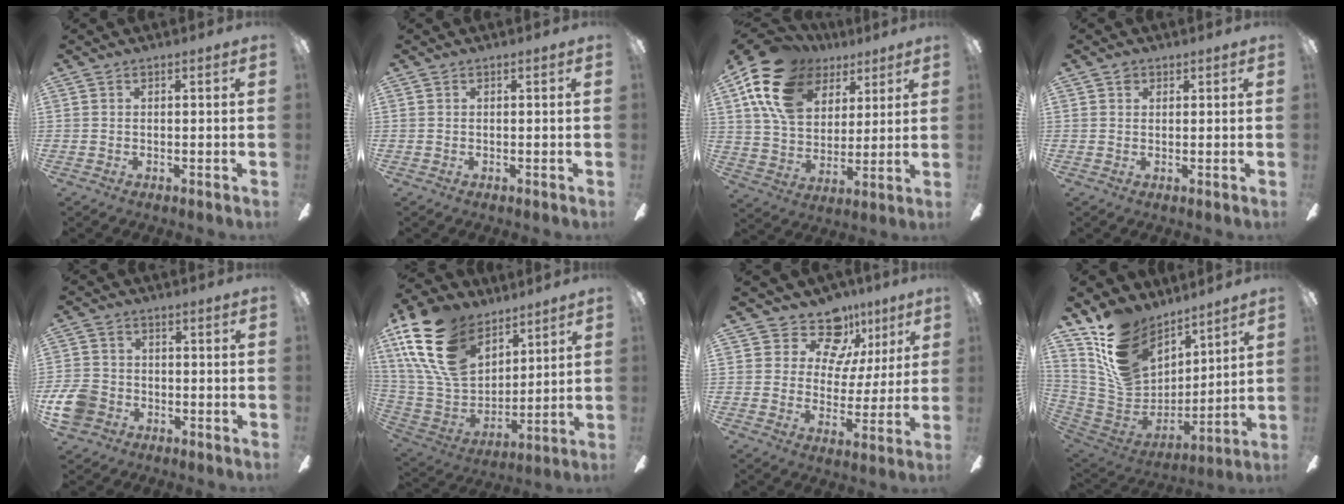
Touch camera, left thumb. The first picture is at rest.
{"total": 0.0}
{"total": 19.5, "force": [10.1, 13.0, 10.4], "torque": [-0.216, -0.034, 0.190]}
{"total": 1.6, "force": [0.9, 1.2, 0.5], "torque": [-0.004, -0.001, 0.014]}
{"total": 8.0, "force": [-3.2, 6.3, 3.7], "torque": [-0.097, 0.025, -0.060]}
{"total": 22.1, "force": [12.4, 13.3, 12.6], "torque": [-0.295, -0.054, 0.229]}
{"total": 13.4, "force": [8.7, 8.8, 5.1], "torque": [-0.080, -0.050, 0.162]}
{"total": 17.3, "force": [11.4, 10.8, 7.2], "torque": [-0.157, -0.066, 0.225]}